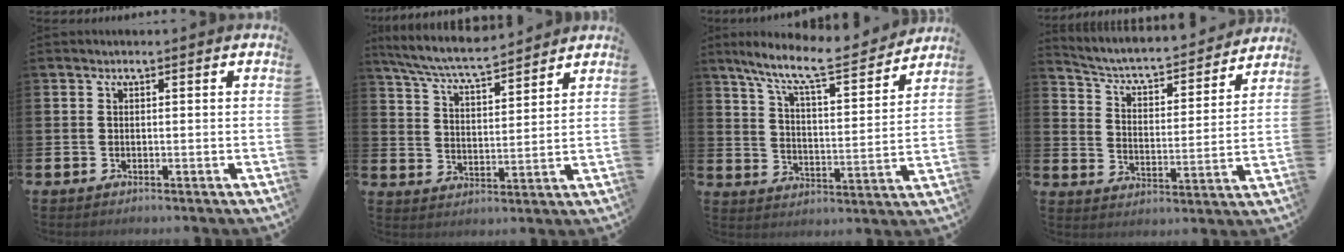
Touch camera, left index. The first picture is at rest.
{"total": 7.0, "force": [6.7, 0.5, 2.1], "torque": [-0.066, -0.039, 0.117]}
{"total": 9.5, "force": [8.4, 1.2, 4.3], "torque": [-0.113, -0.055, 0.141]}
{"total": 5.0, "force": [4.5, 1.3, 1.7], "torque": [-0.064, -0.041, 0.067]}